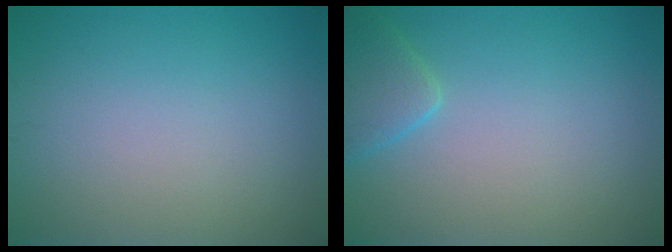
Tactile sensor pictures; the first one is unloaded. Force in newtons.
{"total": 2.6, "press": 2.6, "slide": 0.2}